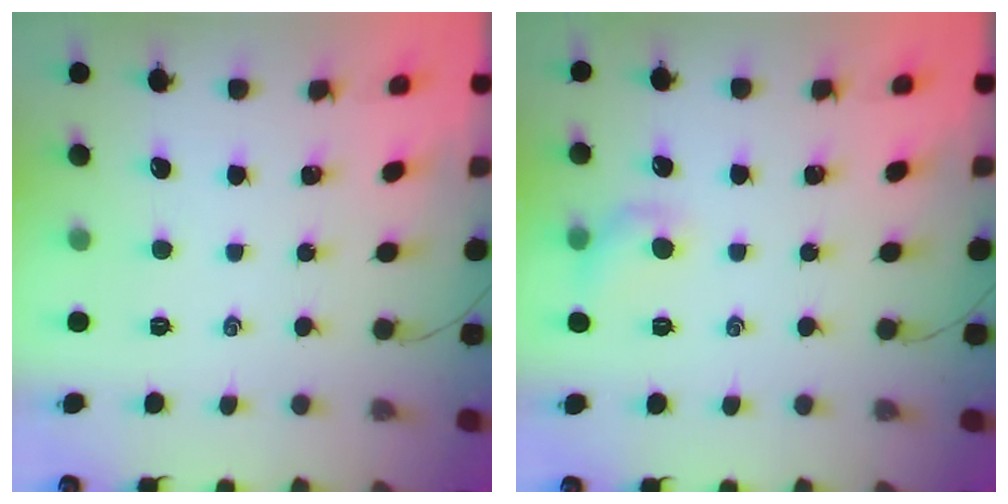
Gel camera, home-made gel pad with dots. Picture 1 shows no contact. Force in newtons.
{"total": 6.9, "press": 6.8, "slide": 1.3}